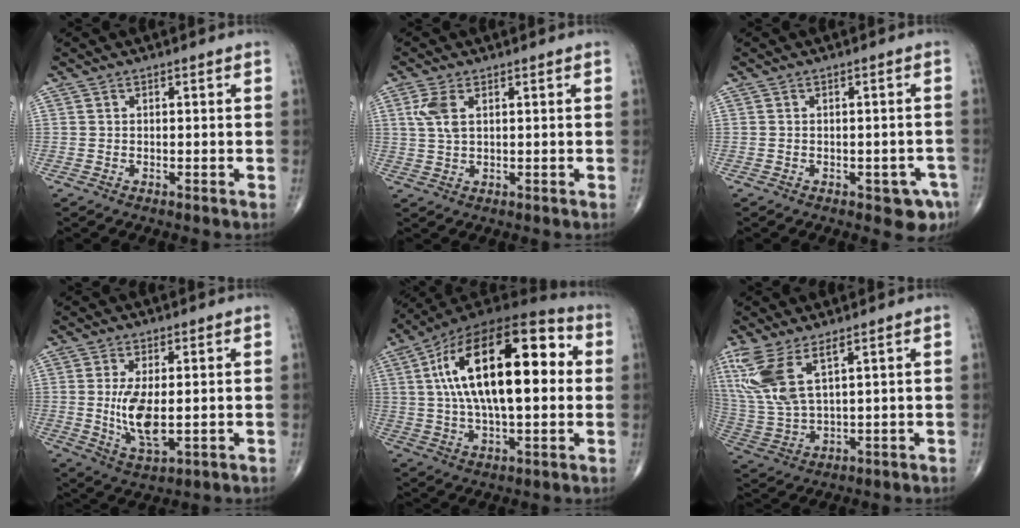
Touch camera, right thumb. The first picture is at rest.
{"total": 4.2, "force": [1.4, 2.0, 3.4], "torque": [-0.084, 0.006, 0.032]}
{"total": 4.5, "force": [-2.2, 2.2, 3.3], "torque": [-0.024, 0.008, -0.021]}
{"total": 8.6, "force": [0.1, 3.5, 7.9], "torque": [-0.152, -0.022, 0.013]}
{"total": 26.0, "force": [4.6, 11.4, 22.9], "torque": [-0.387, 0.023, 0.066]}
{"total": 11.9, "force": [6.0, 4.2, 9.4], "torque": [-0.226, -0.022, 0.137]}